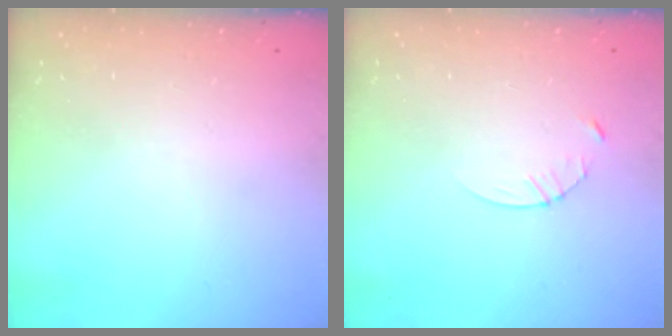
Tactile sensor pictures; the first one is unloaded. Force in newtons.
{"total": 3.3, "press": 3.2, "slide": 0.4}